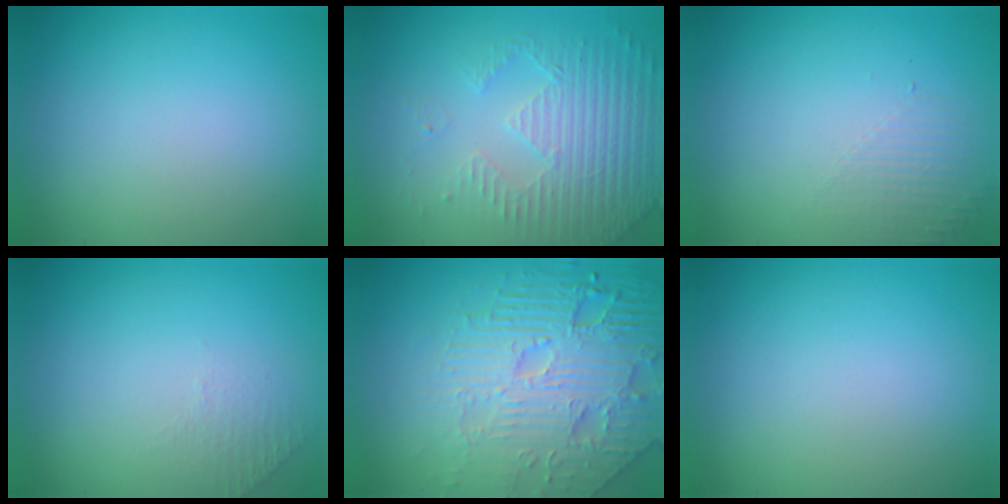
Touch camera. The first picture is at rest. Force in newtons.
{"total": 5.1, "press": 3.5, "slide": 3.8}
{"total": 1.4, "press": 0.2, "slide": 1.4}
{"total": 1.0, "press": 0.5, "slide": 0.9}
{"total": 7.4, "press": 6.0, "slide": 4.4}
{"total": 0.0}